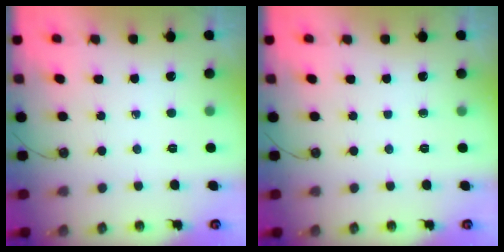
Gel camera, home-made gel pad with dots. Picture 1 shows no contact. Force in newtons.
{"total": 0.0}